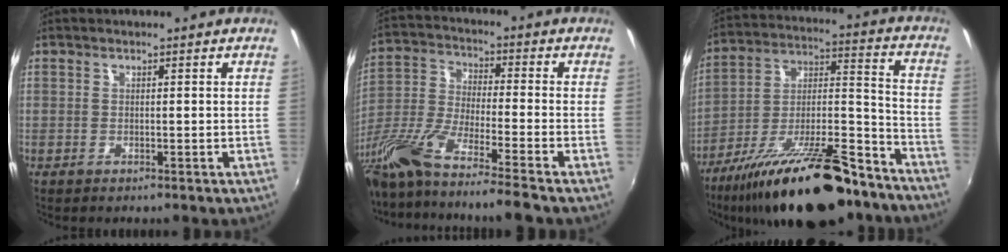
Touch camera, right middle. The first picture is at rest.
{"total": 18.1, "force": [-14.1, -0.4, 11.4], "torque": [-0.207, -0.063, -0.259]}
{"total": 26.3, "force": [-18.9, 7.8, 16.5], "torque": [-0.276, -0.010, -0.286]}